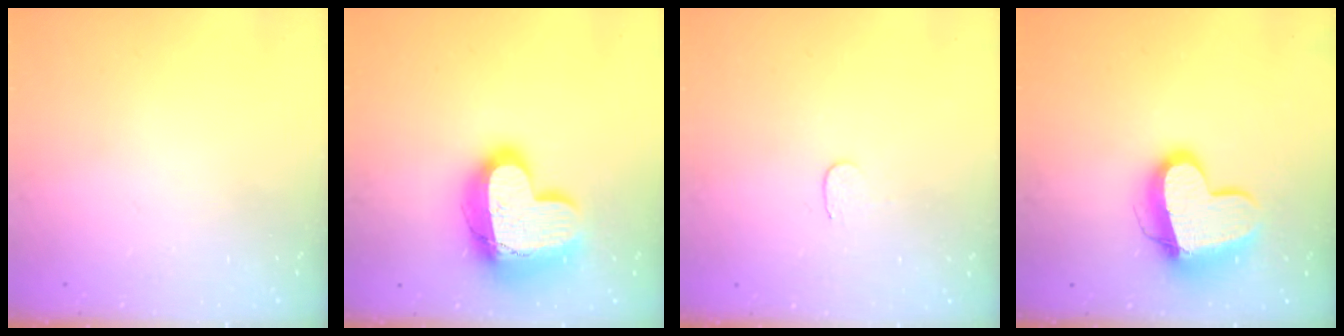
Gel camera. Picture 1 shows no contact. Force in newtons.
{"total": 20.3, "press": 20.3, "slide": 1.5}
{"total": 3.7, "press": 3.7, "slide": 0.4}
{"total": 14.7, "press": 14.6, "slide": 1.3}